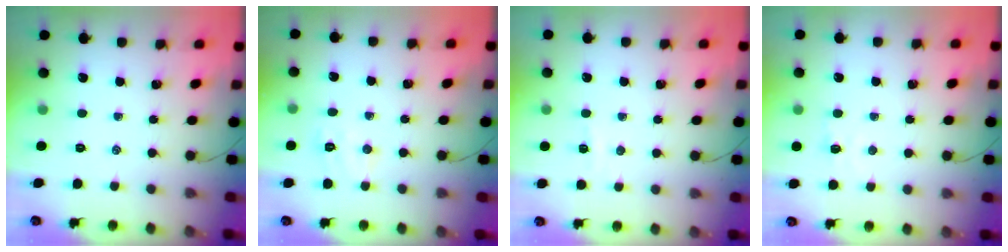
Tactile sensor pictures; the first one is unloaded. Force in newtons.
{"total": 6.0, "press": 5.9, "slide": 1.0}
{"total": 2.4, "press": 2.3, "slide": 0.6}
{"total": 2.9, "press": 2.8, "slide": 0.8}